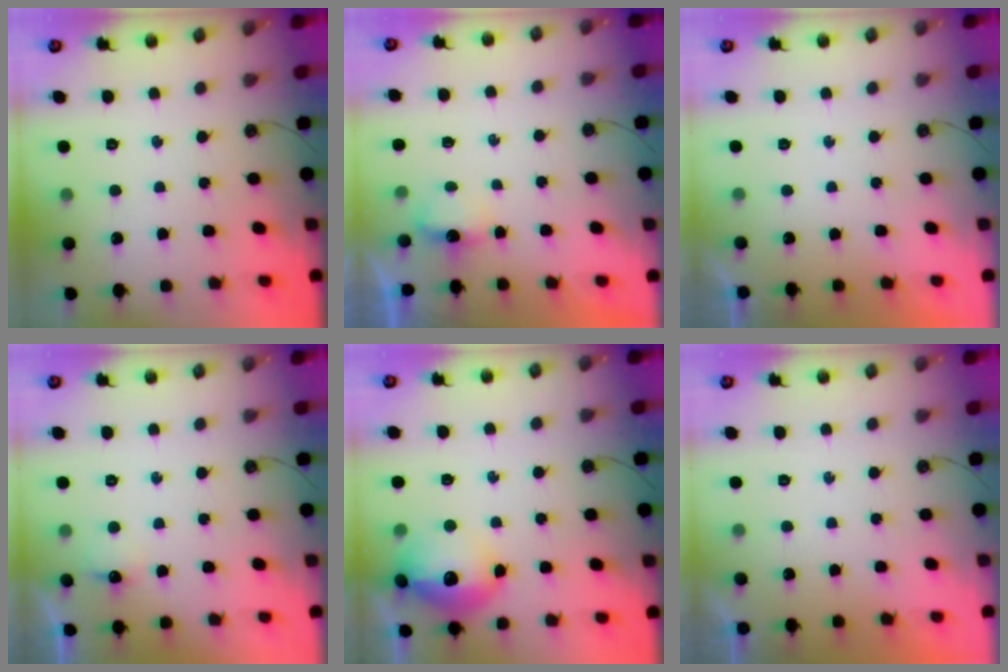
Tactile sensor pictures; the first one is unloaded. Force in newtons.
{"total": 3.4, "press": 3.3, "slide": 0.6}
{"total": 0.0}
{"total": 5.2, "press": 5.1, "slide": 1.1}
{"total": 15.8, "press": 15.8, "slide": 1.1}
{"total": 0.0}